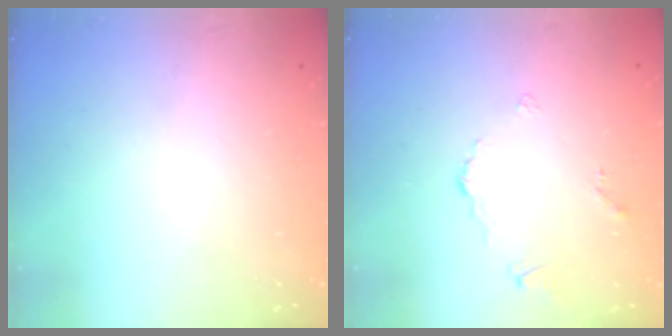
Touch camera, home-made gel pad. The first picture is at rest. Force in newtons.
{"total": 2.7, "press": 2.6, "slide": 0.6}